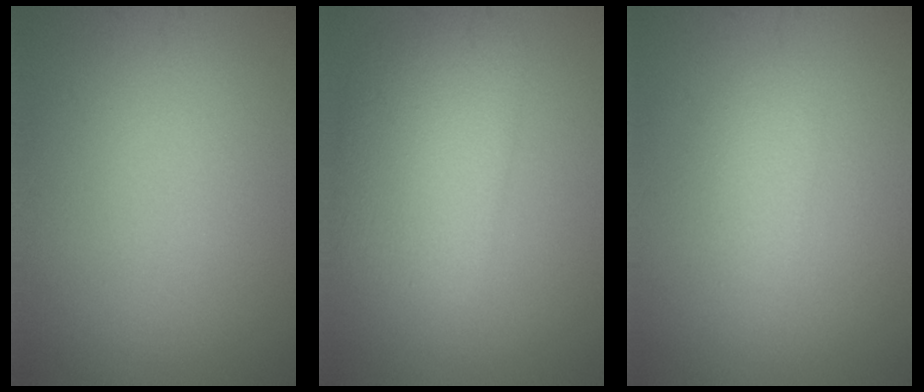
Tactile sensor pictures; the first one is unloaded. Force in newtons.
{"total": 5.6, "press": 5.6, "slide": 0.1}
{"total": 2.0, "press": 1.9, "slide": 0.1}